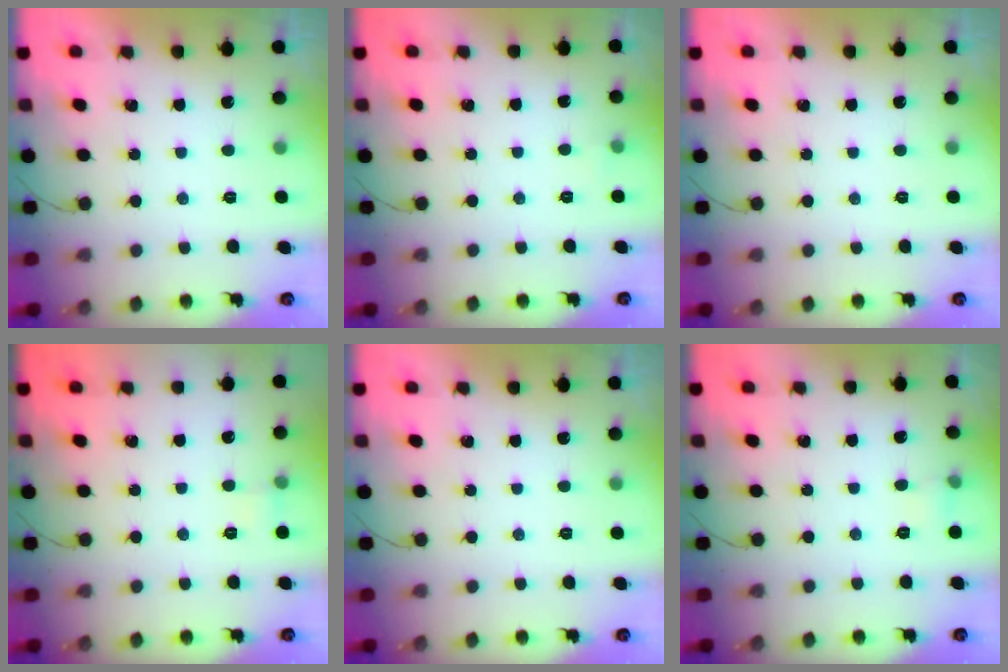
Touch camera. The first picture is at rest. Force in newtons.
{"total": 2.5, "press": 2.4, "slide": 1.0}
{"total": 0.0}
{"total": 4.8, "press": 4.6, "slide": 1.5}
{"total": 0.0}
{"total": 4.9, "press": 3.3, "slide": 3.6}